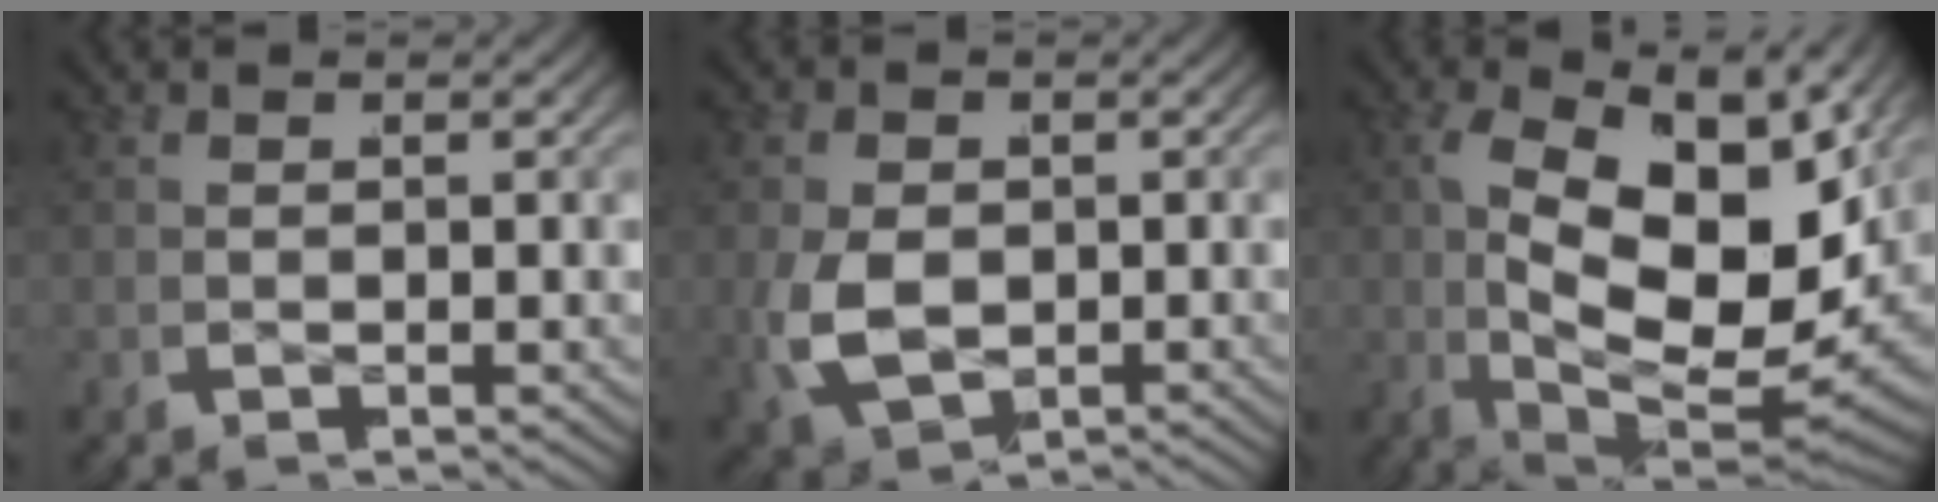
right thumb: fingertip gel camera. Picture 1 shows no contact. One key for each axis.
{"total": 6.9, "fx": -1.1, "fy": 5.5, "fz": 4.1, "tx": -0.112, "ty": -0.028, "tz": -0.002}
{"total": 17.8, "fx": -0.7, "fy": 10.2, "fz": 14.6, "tx": -0.261, "ty": -0.032, "tz": 0.008}